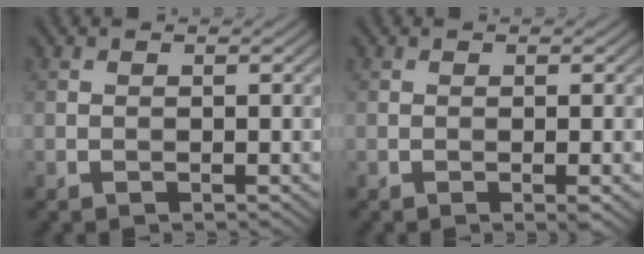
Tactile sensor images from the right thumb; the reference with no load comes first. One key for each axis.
{"total": 1.2, "fx": -0.2, "fy": 0.0, "fz": 1.2, "tx": -0.024, "ty": -0.003, "tz": -0.006}